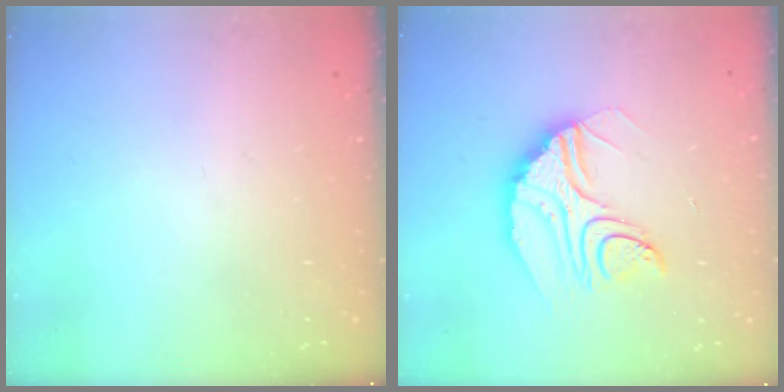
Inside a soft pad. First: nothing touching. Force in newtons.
{"total": 16.8, "press": 16.7, "slide": 1.3}